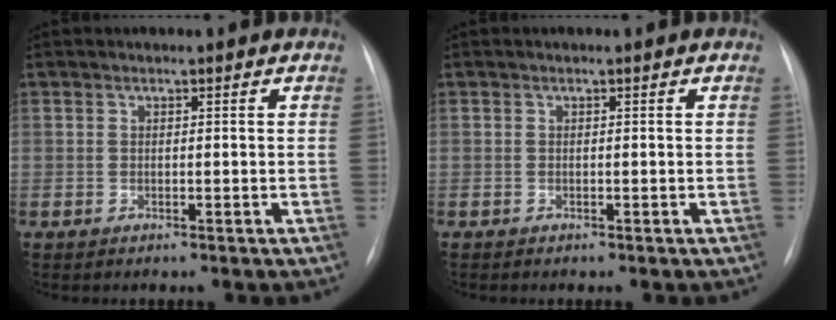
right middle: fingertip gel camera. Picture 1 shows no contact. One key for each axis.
{"total": 0.0}